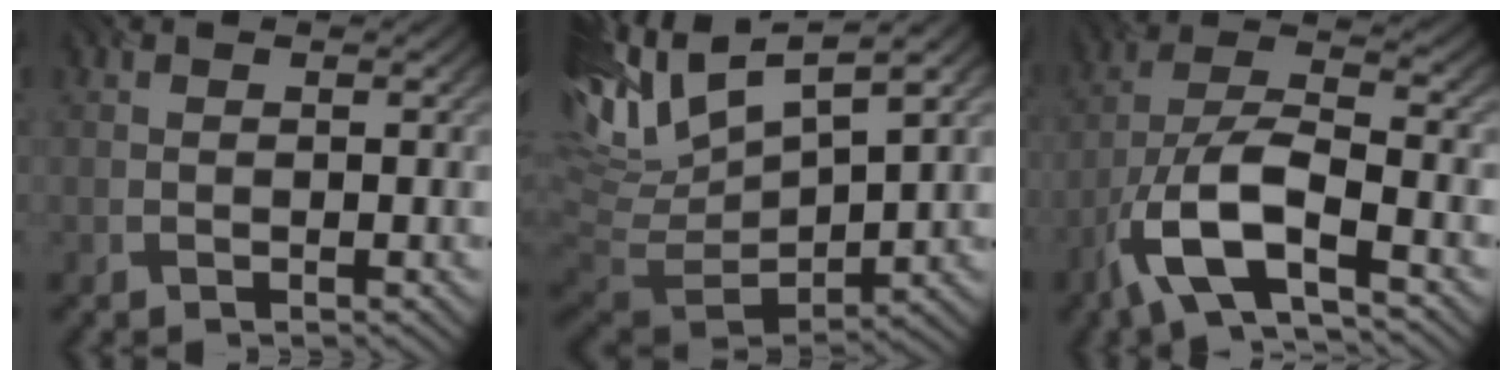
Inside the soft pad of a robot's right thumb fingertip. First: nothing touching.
{"total": 14.4, "force": [6.0, 6.3, 11.4], "torque": [-0.264, -0.002, 0.134]}
{"total": 11.4, "force": [-6.0, 3.9, 8.9], "torque": [-0.184, -0.007, -0.122]}